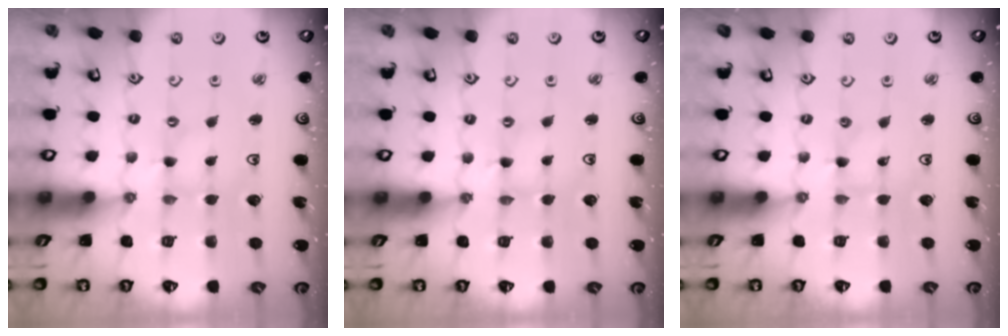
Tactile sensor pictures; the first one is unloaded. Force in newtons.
{"total": 0.0}
{"total": 0.0}